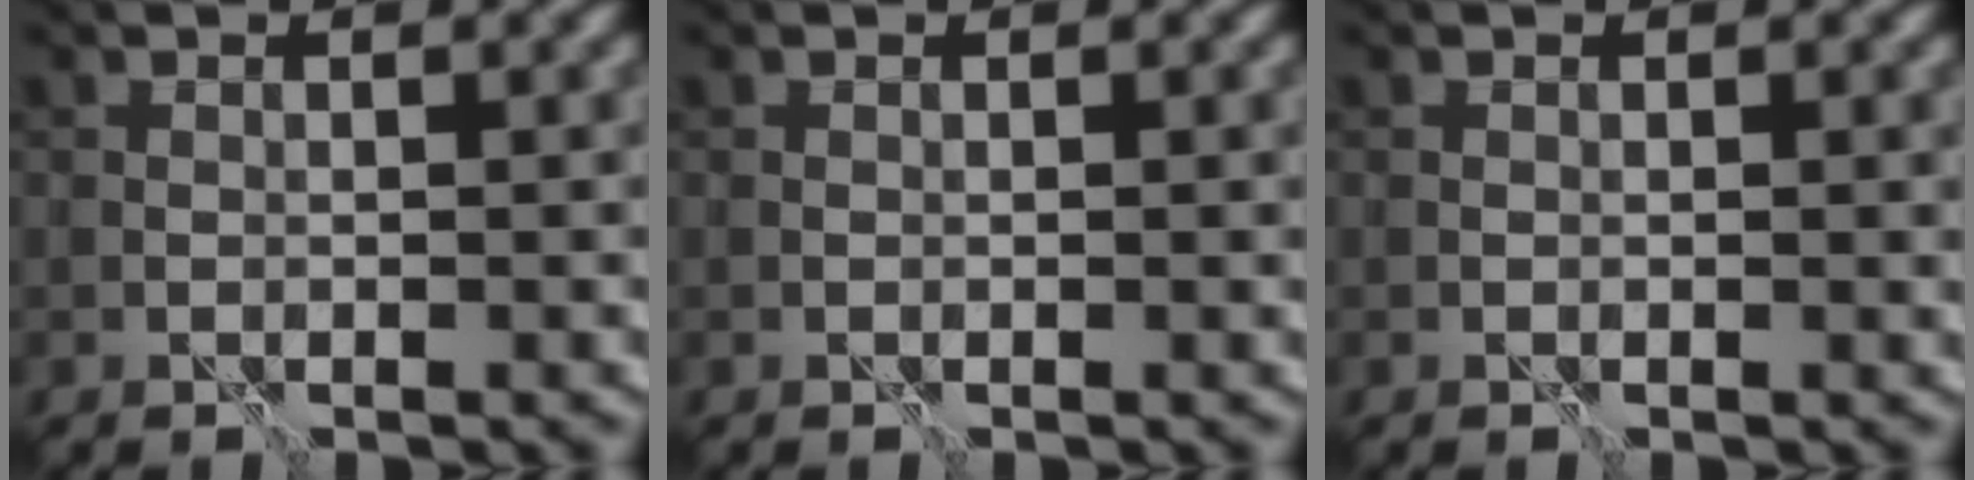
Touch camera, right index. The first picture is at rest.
{"total": 0.0}
{"total": 0.5, "force": [0.1, 0.1, 0.5], "torque": [-0.006, -0.002, 0.000]}